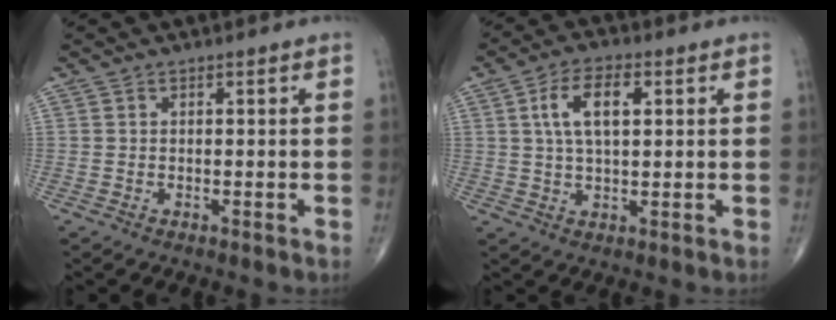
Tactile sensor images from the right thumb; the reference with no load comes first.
{"total": 8.3, "force": [2.2, 3.9, 6.9], "torque": [-0.123, 0.004, 0.038]}